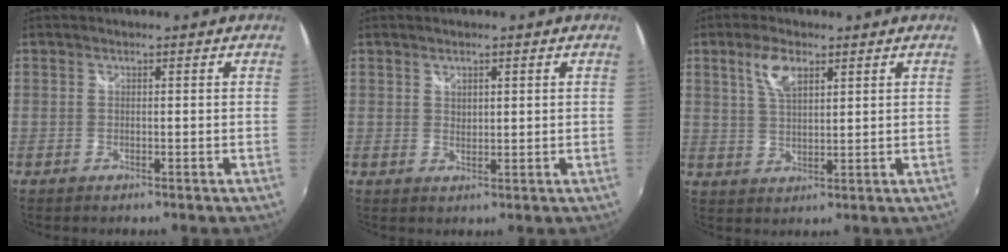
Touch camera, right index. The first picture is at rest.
{"total": 1.8, "force": [1.2, 1.0, 0.9], "torque": [-0.010, 0.000, 0.021]}
{"total": 5.8, "force": [3.1, 2.5, 4.2], "torque": [-0.081, 0.008, 0.059]}